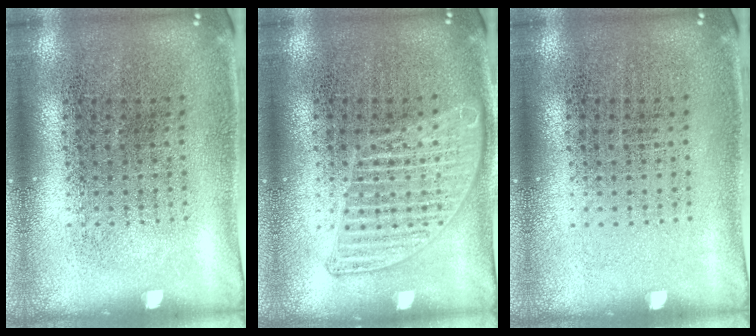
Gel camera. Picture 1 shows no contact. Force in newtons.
{"total": 2.2, "press": 2.2, "slide": 0.4}
{"total": 0.0}